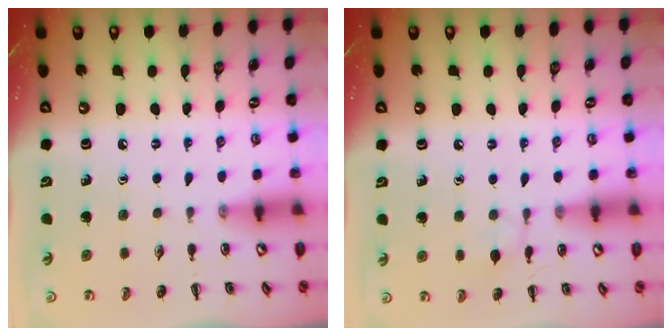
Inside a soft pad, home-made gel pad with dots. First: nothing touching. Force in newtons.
{"total": 6.1, "press": 5.8, "slide": 2.0}